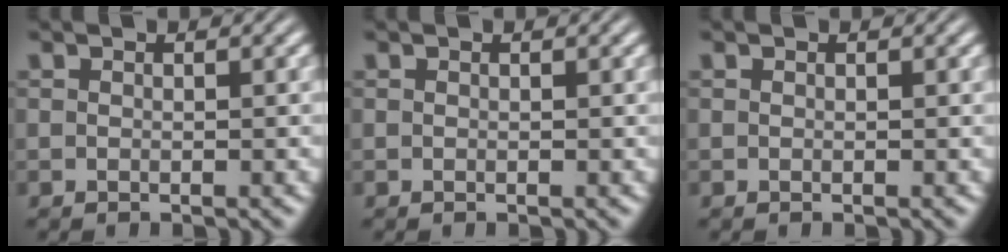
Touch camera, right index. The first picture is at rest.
{"total": 0.0}
{"total": 0.0}